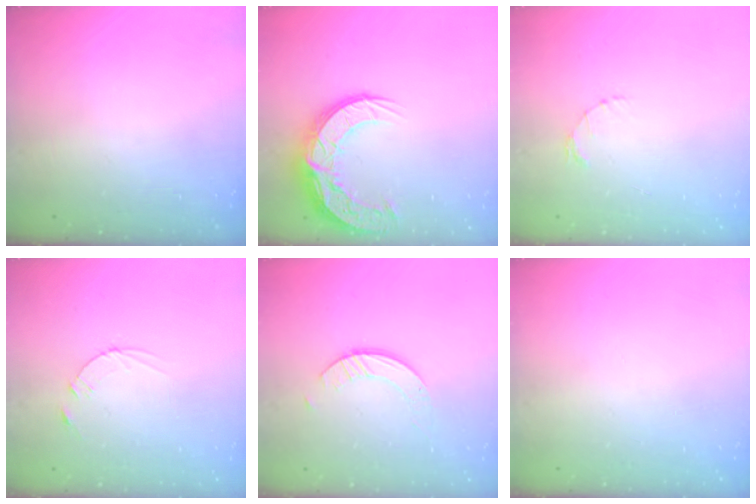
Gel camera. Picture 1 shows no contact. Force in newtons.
{"total": 15.1, "press": 15.1, "slide": 1.2}
{"total": 1.6, "press": 1.5, "slide": 0.3}
{"total": 2.5, "press": 2.5, "slide": 0.3}
{"total": 2.6, "press": 2.5, "slide": 0.3}
{"total": 0.0}